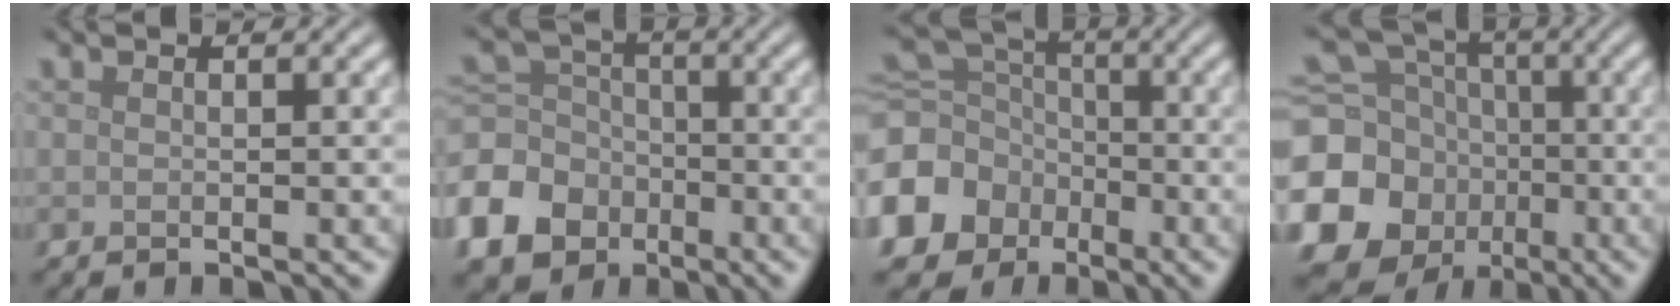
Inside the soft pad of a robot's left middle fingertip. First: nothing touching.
{"total": 9.5, "force": [-4.2, 7.8, 3.5], "torque": [-0.103, -0.018, -0.091]}
{"total": 10.3, "force": [-4.3, 8.7, 3.5], "torque": [-0.114, -0.030, -0.086]}
{"total": 16.3, "force": [-3.9, 14.7, 5.9], "torque": [-0.180, -0.030, -0.096]}